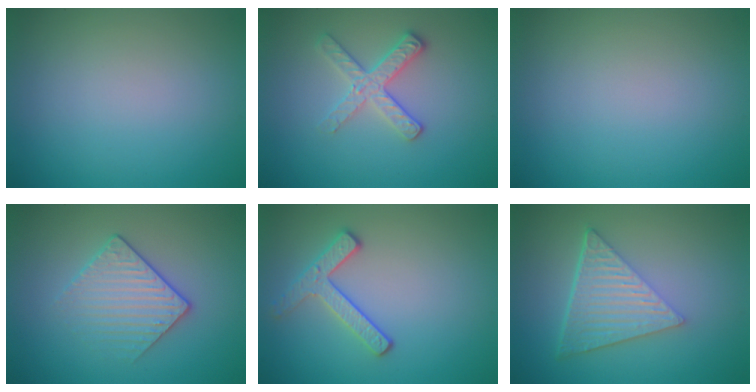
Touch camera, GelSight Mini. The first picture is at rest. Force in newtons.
{"total": 2.6, "press": 2.4, "slide": 0.9}
{"total": 0.0}
{"total": 3.1, "press": 2.9, "slide": 1.1}
{"total": 2.5, "press": 2.3, "slide": 0.9}
{"total": 6.2, "press": 4.2, "slide": 4.6}